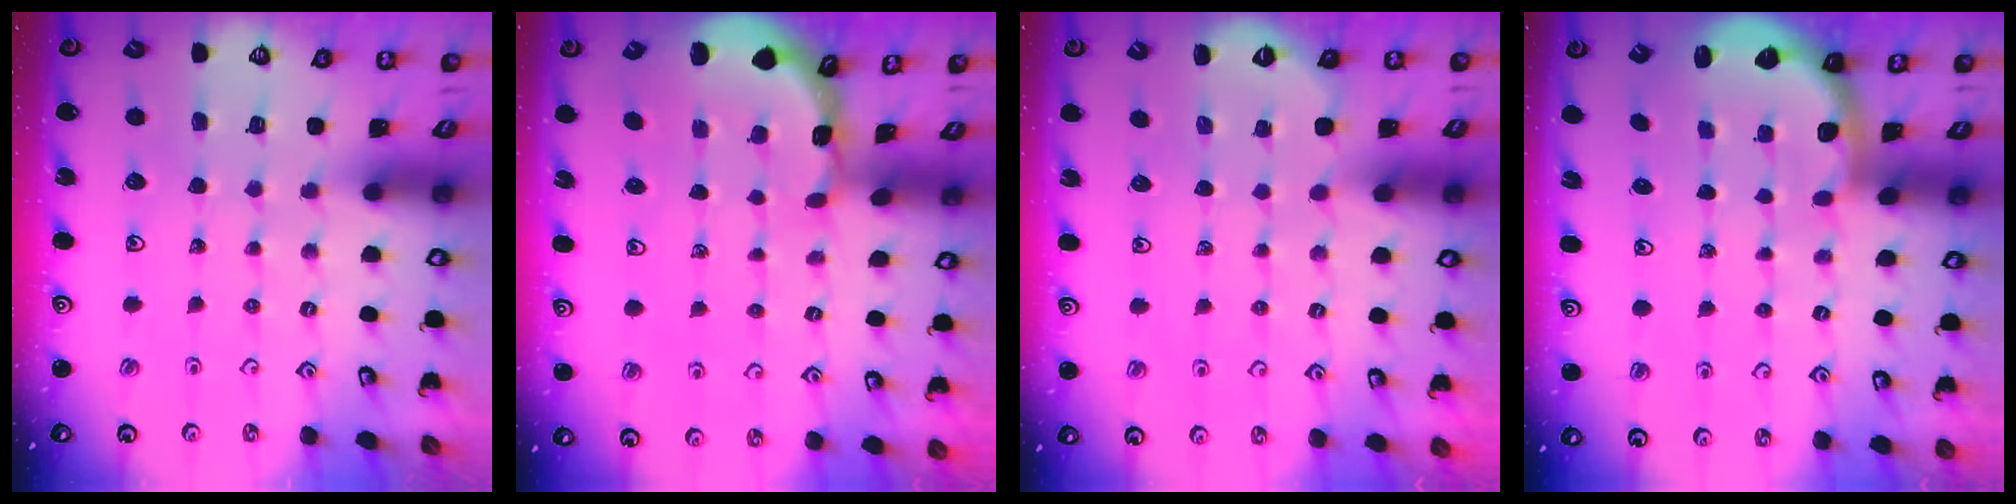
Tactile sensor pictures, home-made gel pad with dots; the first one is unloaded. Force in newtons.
{"total": 2.7, "press": 2.7, "slide": 0.3}
{"total": 2.8, "press": 2.2, "slide": 1.8}
{"total": 2.2, "press": 2.1, "slide": 0.8}